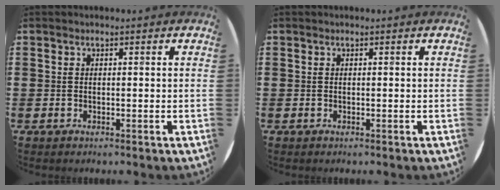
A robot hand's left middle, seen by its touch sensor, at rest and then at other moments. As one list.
[{"total": 0.0}]